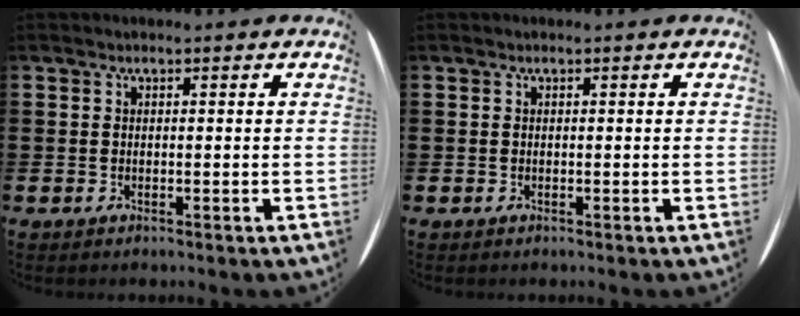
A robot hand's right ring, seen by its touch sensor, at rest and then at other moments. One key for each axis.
{"total": 0.0}